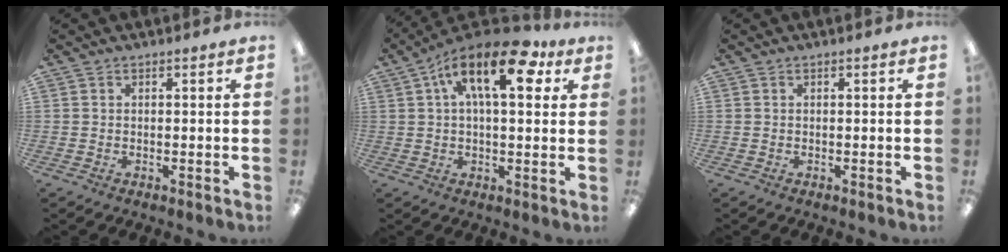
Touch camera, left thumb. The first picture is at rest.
{"total": 16.4, "force": [6.4, 7.4, 13.2], "torque": [-0.203, -0.009, 0.106]}
{"total": 0.0}